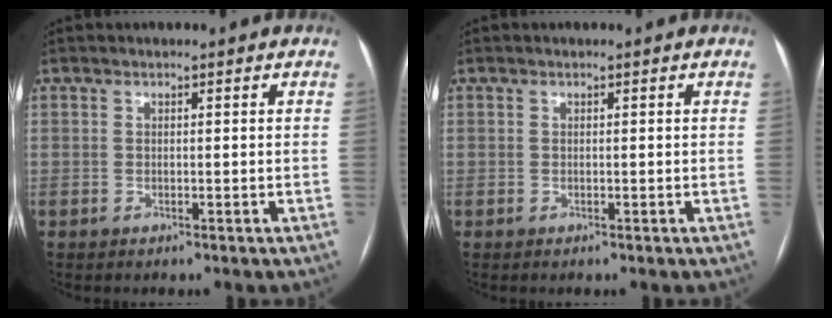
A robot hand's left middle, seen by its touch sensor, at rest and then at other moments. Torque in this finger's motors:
{"motor_torque": [-0.02, 0.02, 0.00, 0.00]}